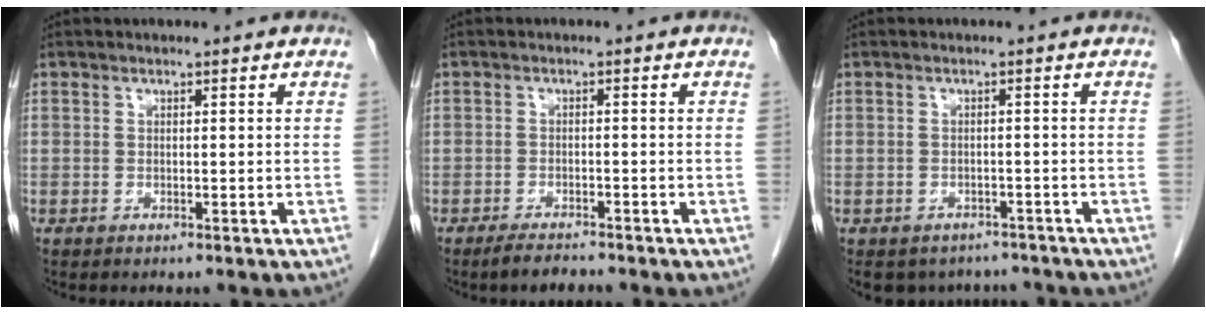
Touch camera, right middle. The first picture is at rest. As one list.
[{"total": 2.8, "force": [-2.5, 0.5, 1.2], "torque": [-0.028, -0.005, -0.041]}, {"total": 7.6, "force": [-6.6, 3.8, 0.8], "torque": [-0.002, 0.010, -0.078]}]